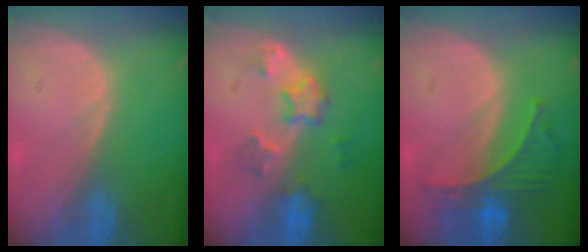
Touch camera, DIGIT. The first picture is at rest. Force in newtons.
{"total": 6.0, "press": 5.4, "slide": 2.6}
{"total": 6.2, "press": 6.0, "slide": 1.4}